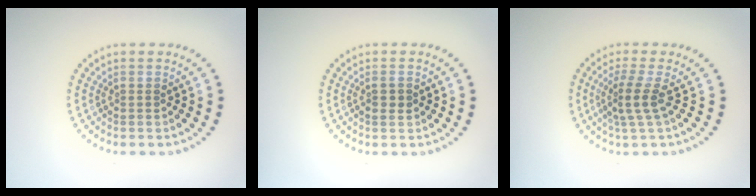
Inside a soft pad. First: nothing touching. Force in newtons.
{"total": 1.2, "press": 1.2, "slide": 0.2}
{"total": 2.7, "press": 1.9, "slide": 2.0}